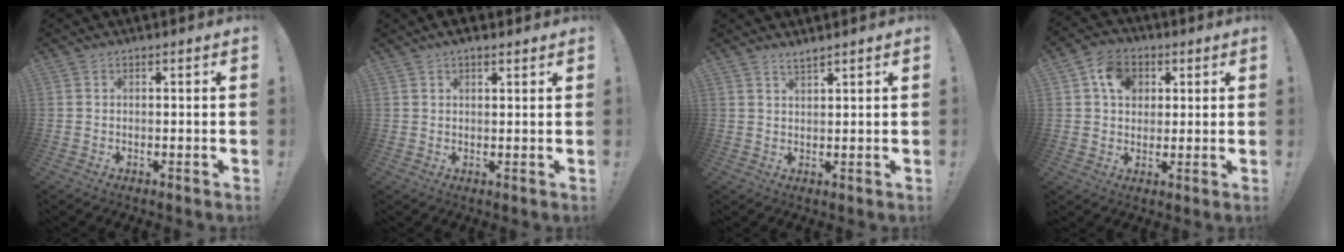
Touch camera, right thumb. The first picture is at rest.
{"total": 3.1, "force": [2.6, 1.2, 1.3], "torque": [-0.012, -0.013, 0.045]}
{"total": 2.1, "force": [1.9, 0.0, 0.8], "torque": [-0.017, -0.012, 0.035]}
{"total": 9.5, "force": [3.4, 7.7, 4.5], "torque": [-0.064, -0.004, 0.066]}